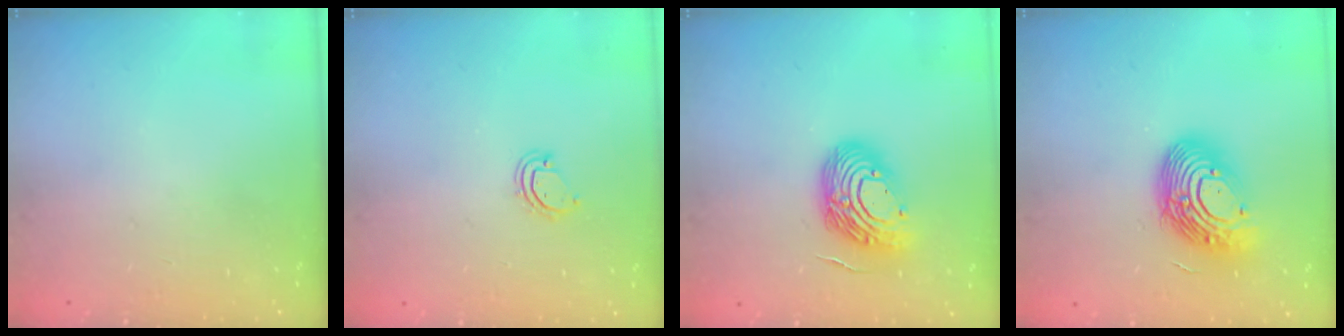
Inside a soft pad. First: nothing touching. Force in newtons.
{"total": 3.6, "press": 3.6, "slide": 0.2}
{"total": 13.3, "press": 13.1, "slide": 2.3}
{"total": 15.5, "press": 15.5, "slide": 1.4}